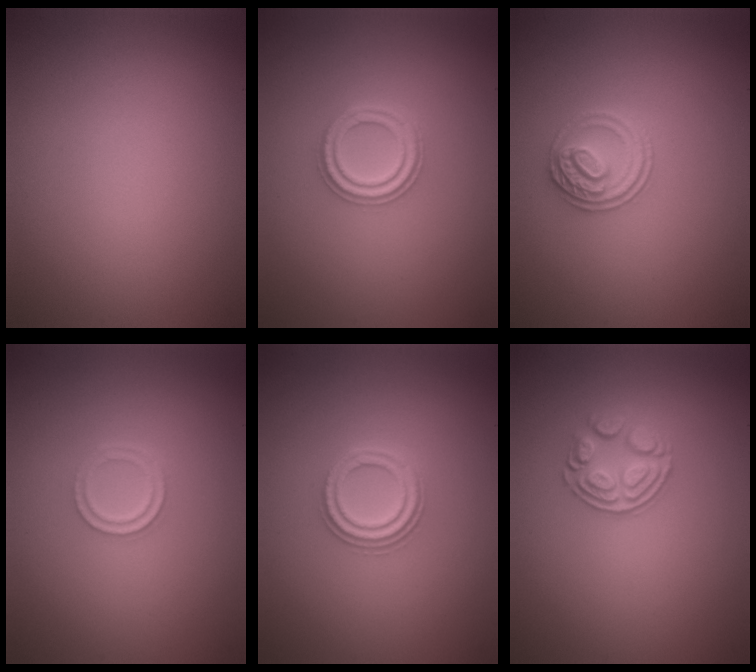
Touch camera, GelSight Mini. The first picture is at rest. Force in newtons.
{"total": 2.7, "press": 2.6, "slide": 0.7}
{"total": 2.7, "press": 2.6, "slide": 0.7}
{"total": 1.7, "press": 1.6, "slide": 0.4}
{"total": 2.7, "press": 2.5, "slide": 1.2}
{"total": 2.9, "press": 2.5, "slide": 1.4}